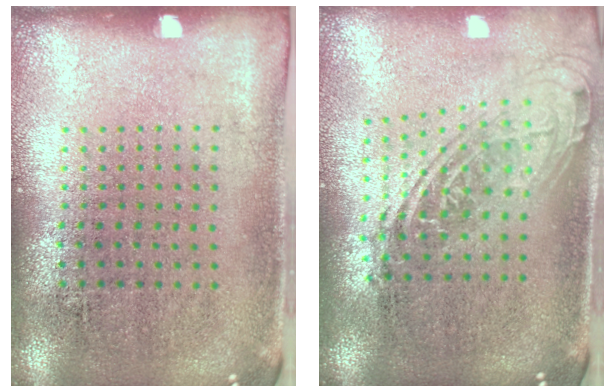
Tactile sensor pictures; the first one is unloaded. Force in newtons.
{"total": 1.9, "press": 1.4, "slide": 1.2}